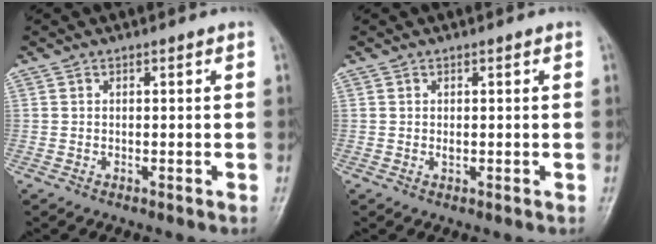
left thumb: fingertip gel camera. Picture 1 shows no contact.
{"total": 1.2, "force": [0.2, 0.6, 1.0], "torque": [-0.014, 0.002, 0.006]}